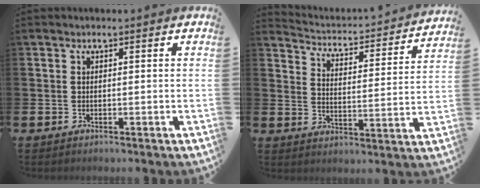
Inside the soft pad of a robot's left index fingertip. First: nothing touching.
{"total": 3.4, "force": [3.2, 1.0, 0.5], "torque": [-0.039, -0.037, 0.047]}